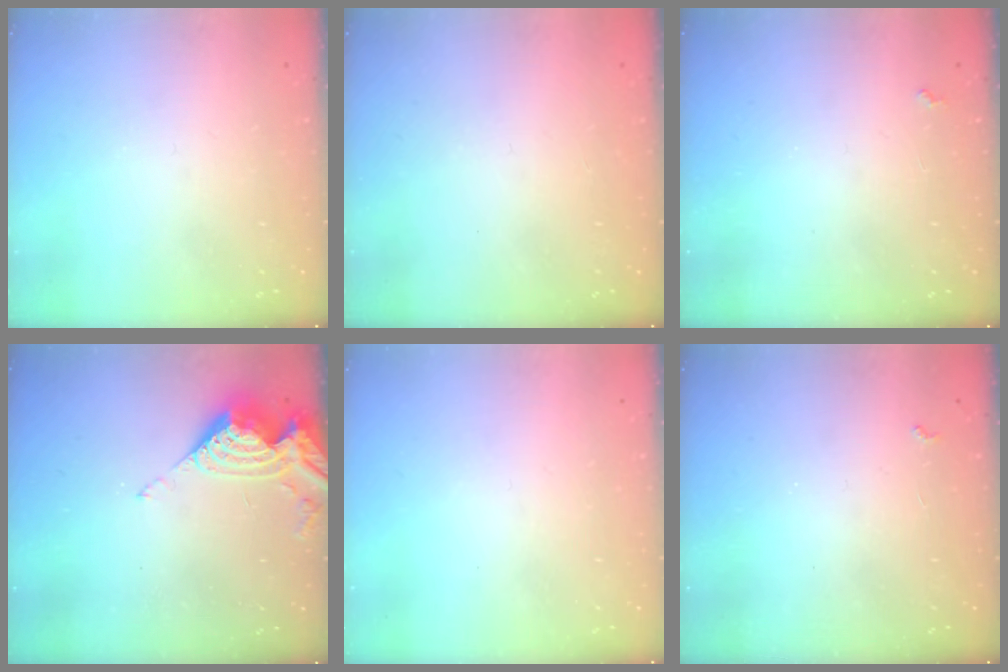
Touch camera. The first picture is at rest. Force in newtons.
{"total": 1.5, "press": 1.3, "slide": 0.9}
{"total": 1.9, "press": 1.9, "slide": 0.3}
{"total": 8.9, "press": 8.8, "slide": 1.0}
{"total": 0.0}
{"total": 2.9, "press": 2.9, "slide": 0.5}